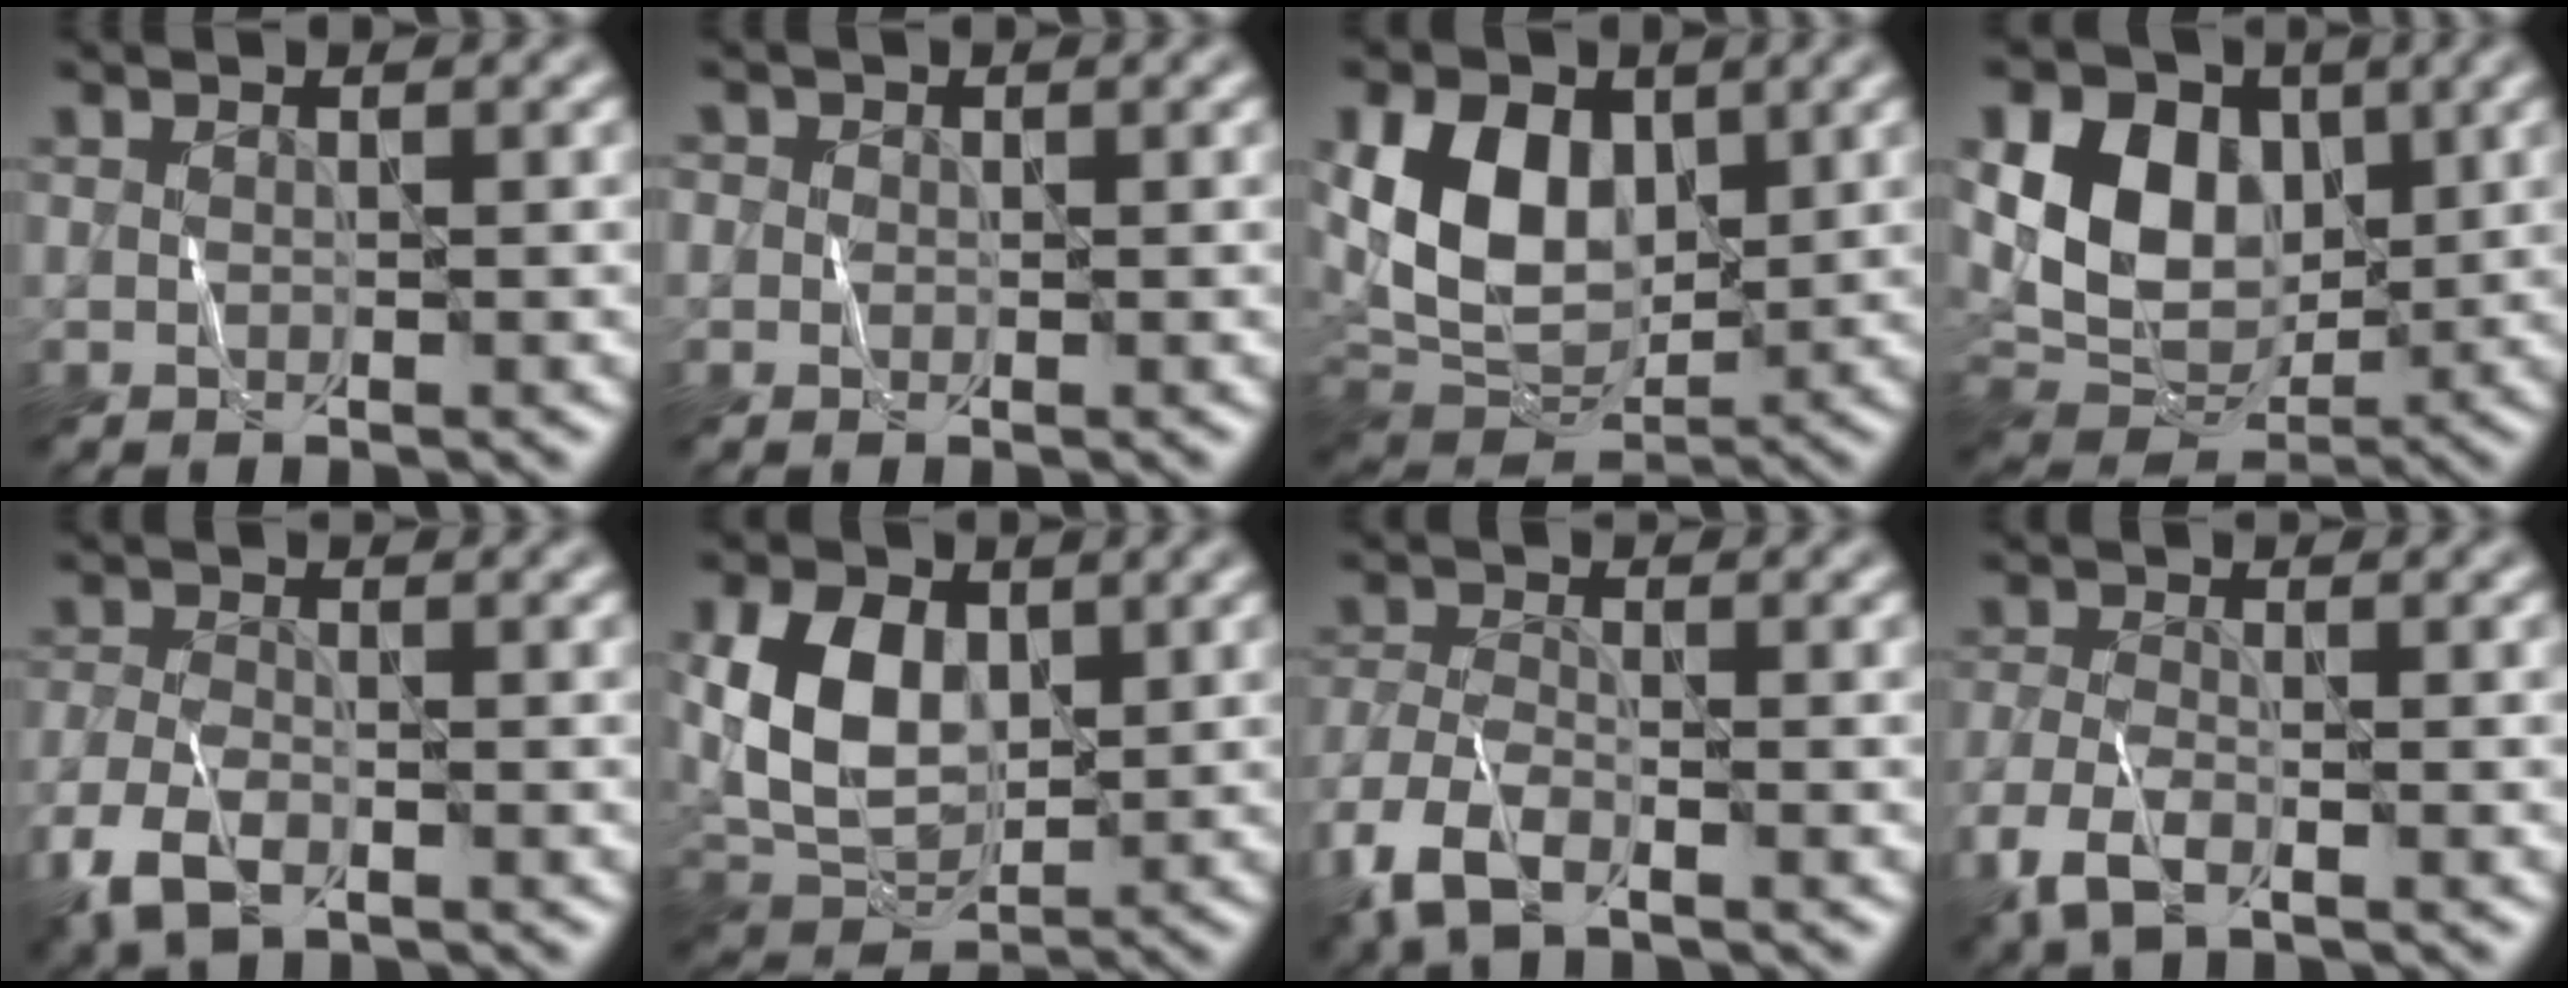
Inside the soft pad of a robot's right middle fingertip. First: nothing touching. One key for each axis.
{"total": 1.3, "fx": 0.4, "fy": 1.1, "fz": 0.3, "tx": -0.005, "ty": 0.005, "tz": -0.004}
{"total": 8.3, "fx": 1.9, "fy": 5.7, "fz": 5.8, "tx": -0.125, "ty": -0.008, "tz": 0.030}
{"total": 8.9, "fx": 2.1, "fy": 6.5, "fz": 5.7, "tx": -0.108, "ty": -0.004, "tz": 0.031}
{"total": 4.3, "fx": -2.6, "fy": 2.1, "fz": 2.6, "tx": -0.065, "ty": -0.008, "tz": -0.058}
{"total": 6.9, "fx": 1.0, "fy": 4.7, "fz": 5.0, "tx": -0.113, "ty": 0.000, "tz": 0.020}
{"total": 4.5, "fx": -3.1, "fy": 1.9, "fz": 2.7, "tx": -0.068, "ty": -0.008, "tz": -0.071}
{"total": 3.5, "fx": -2.1, "fy": 1.5, "fz": 2.4, "tx": -0.057, "ty": -0.004, "tz": -0.049}